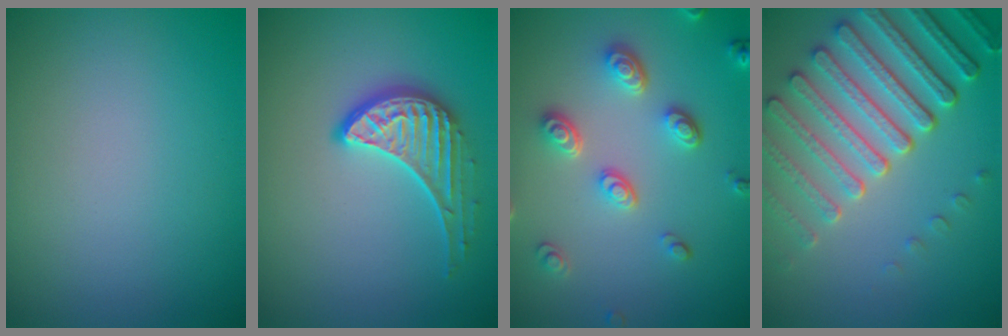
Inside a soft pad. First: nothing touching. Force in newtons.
{"total": 3.5, "press": 3.0, "slide": 1.8}
{"total": 3.8, "press": 3.2, "slide": 2.0}
{"total": 7.4, "press": 5.5, "slide": 4.9}